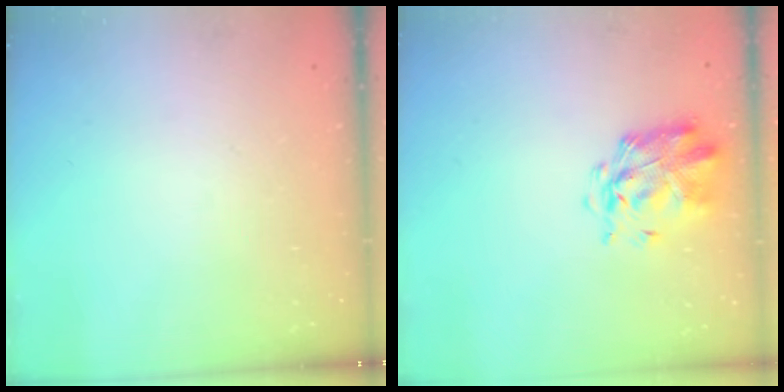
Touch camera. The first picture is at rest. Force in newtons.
{"total": 2.8, "press": 2.7, "slide": 0.6}